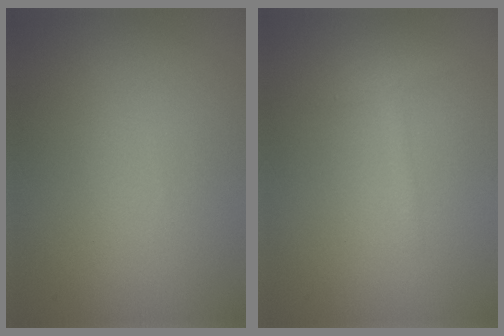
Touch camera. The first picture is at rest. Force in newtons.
{"total": 1.1, "press": 1.1, "slide": 0.0}